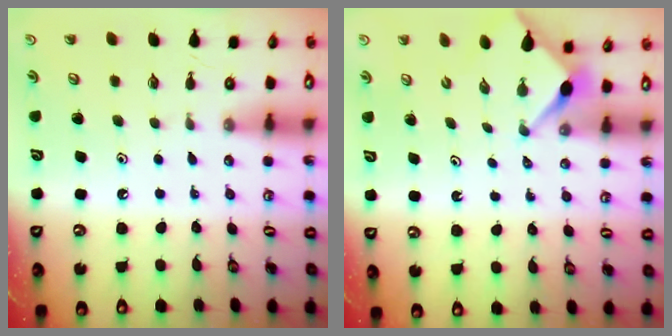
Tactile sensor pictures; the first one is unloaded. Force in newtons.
{"total": 2.8, "press": 2.7, "slide": 0.4}